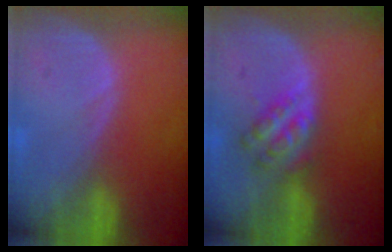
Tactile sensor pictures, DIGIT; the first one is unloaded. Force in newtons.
{"total": 5.5, "press": 5.0, "slide": 2.4}